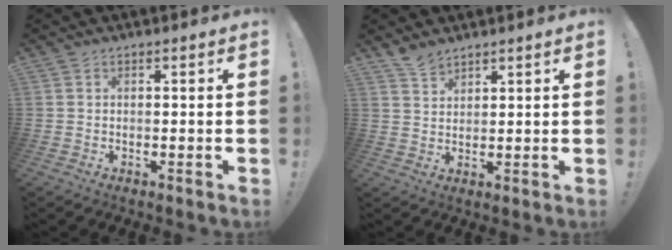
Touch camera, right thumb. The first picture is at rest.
{"total": 4.3, "force": [3.8, 1.7, 1.2], "torque": [-0.019, -0.022, 0.070]}